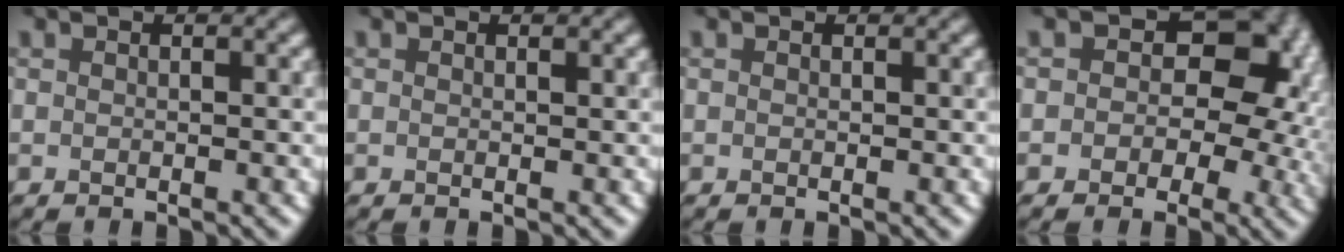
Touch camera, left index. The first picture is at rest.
{"total": 0.0}
{"total": 0.0}
{"total": 7.9, "force": [0.9, 5.8, 5.4], "torque": [-0.010, 0.010, -0.002]}